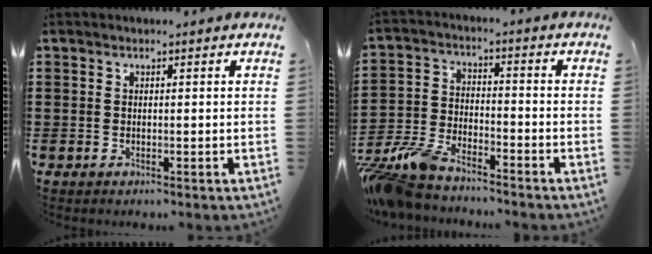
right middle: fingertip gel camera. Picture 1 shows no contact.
{"total": 7.6, "force": [-7.2, 1.2, 2.2], "torque": [-0.070, 0.000, -0.146]}